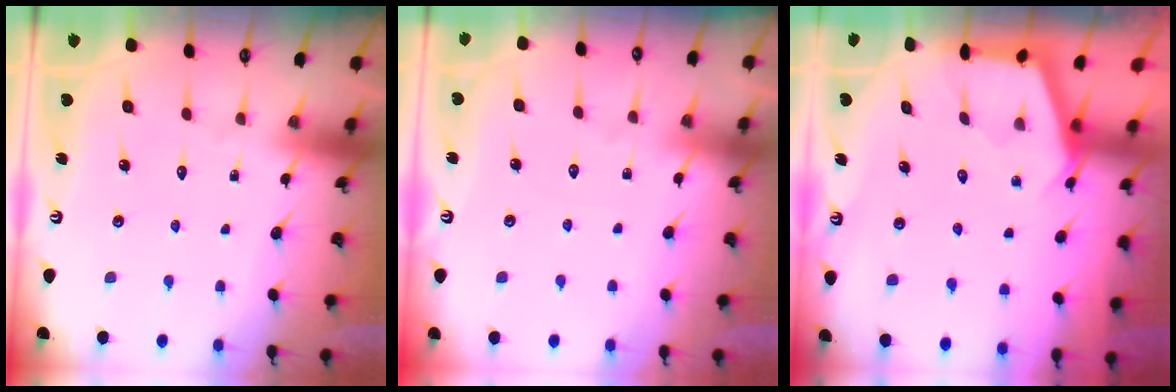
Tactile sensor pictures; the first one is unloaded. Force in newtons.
{"total": 2.4, "press": 2.4, "slide": 0.3}
{"total": 2.7, "press": 2.7, "slide": 0.3}